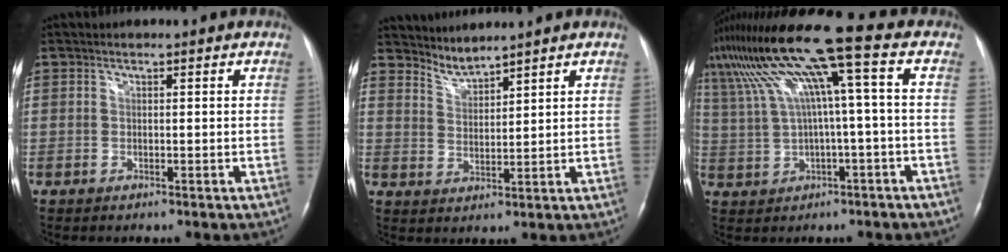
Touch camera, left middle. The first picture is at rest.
{"total": 3.3, "force": [3.3, -0.5, -0.2], "torque": [-0.002, -0.005, 0.071]}
{"total": 12.9, "force": [4.3, -0.3, 12.1], "torque": [-0.225, 0.048, 0.087]}